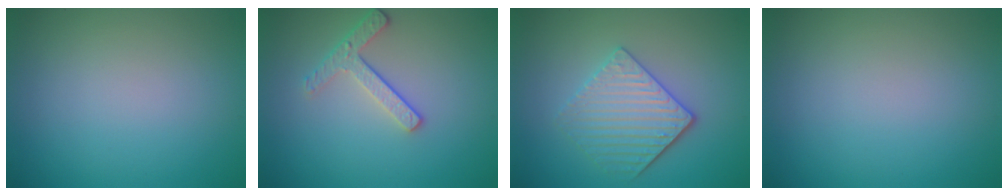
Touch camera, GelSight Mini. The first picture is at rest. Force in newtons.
{"total": 2.5, "press": 2.2, "slide": 1.1}
{"total": 3.9, "press": 3.5, "slide": 1.7}
{"total": 0.0}